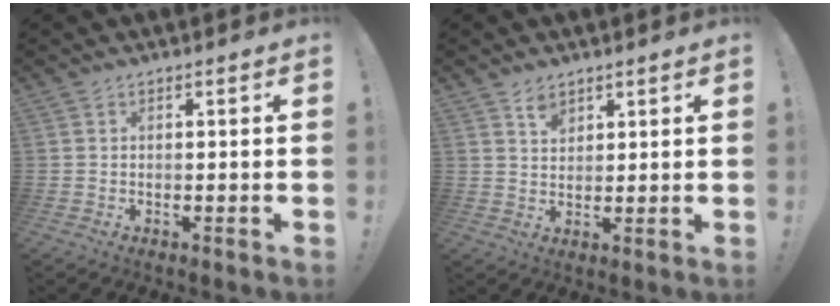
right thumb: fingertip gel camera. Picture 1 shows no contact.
{"total": 4.2, "force": [3.0, 2.5, 1.4], "torque": [-0.013, -0.019, 0.052]}